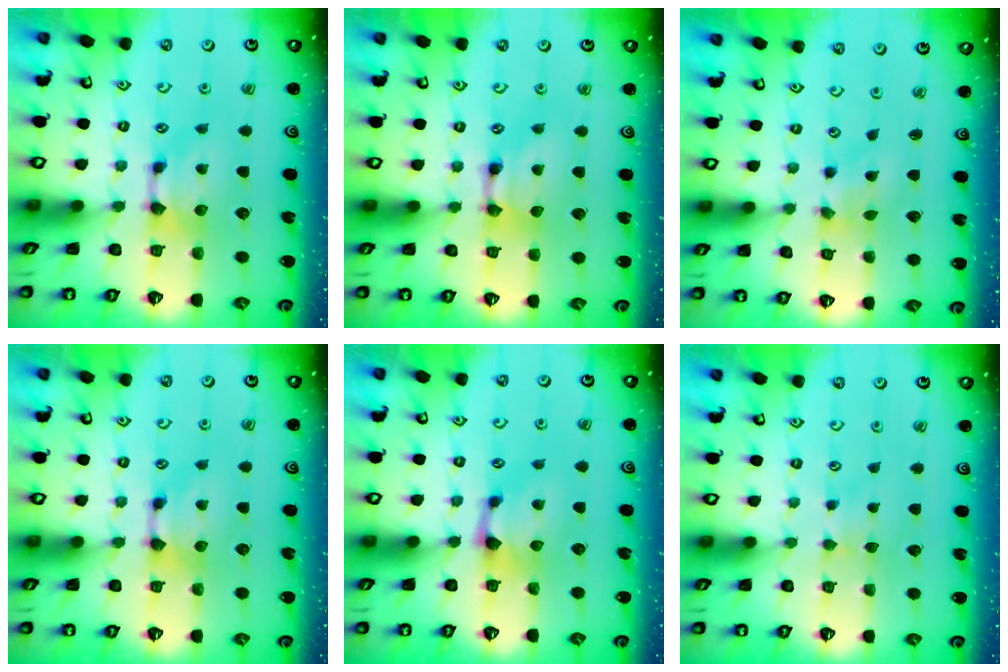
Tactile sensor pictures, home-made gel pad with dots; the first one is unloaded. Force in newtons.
{"total": 1.9, "press": 1.9, "slide": 0.1}
{"total": 1.9, "press": 1.5, "slide": 1.2}
{"total": 0.0}
{"total": 1.0, "press": 0.5, "slide": 0.8}
{"total": 1.6, "press": 1.6, "slide": 0.3}